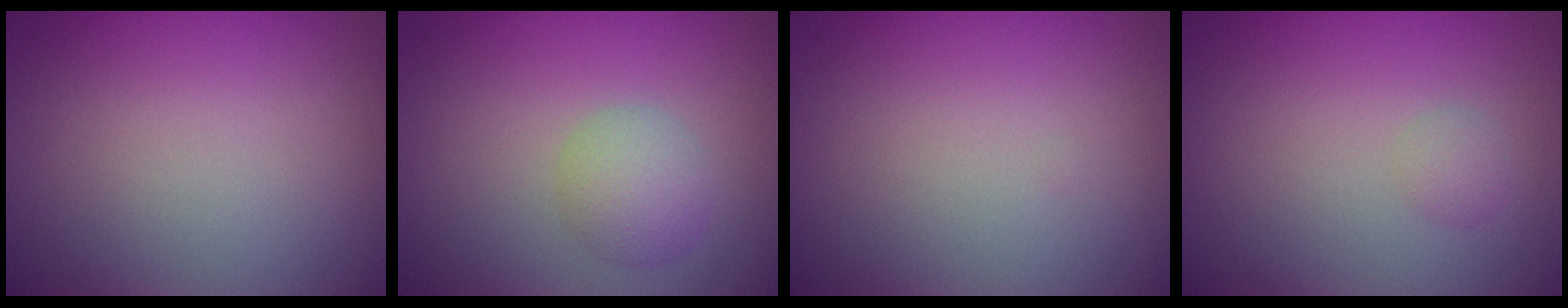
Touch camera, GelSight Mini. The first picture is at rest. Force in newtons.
{"total": 2.7, "press": 2.7, "slide": 0.1}
{"total": 0.0}
{"total": 1.0, "press": 1.0, "slide": 0.0}